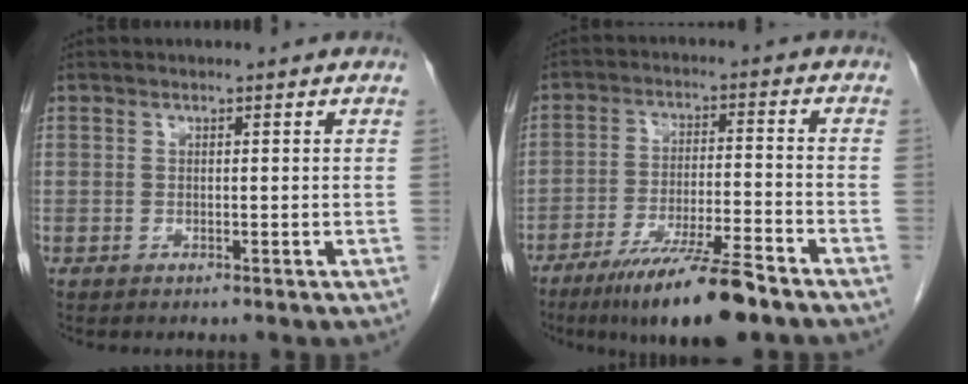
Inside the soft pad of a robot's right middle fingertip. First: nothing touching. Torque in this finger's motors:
{"motor_torque": [1.17, -0.97, 0.30, 0.10]}